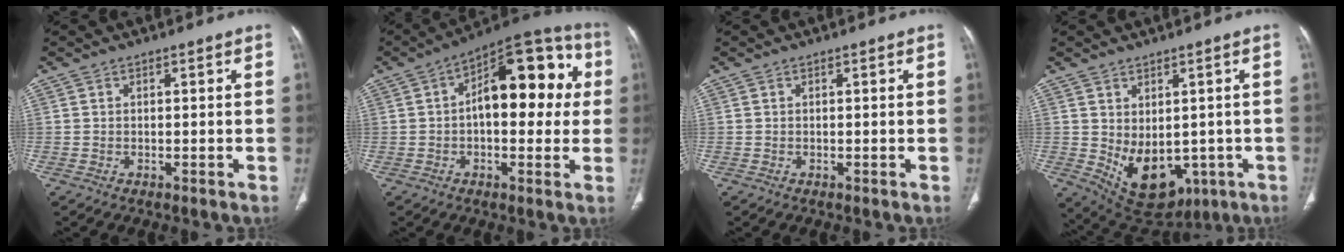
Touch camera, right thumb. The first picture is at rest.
{"total": 18.8, "force": [2.5, 9.5, 16.0], "torque": [-0.177, 0.037, 0.027]}
{"total": 0.0}
{"total": 12.5, "force": [-2.3, 8.4, 9.0], "torque": [-0.113, -0.004, 0.001]}